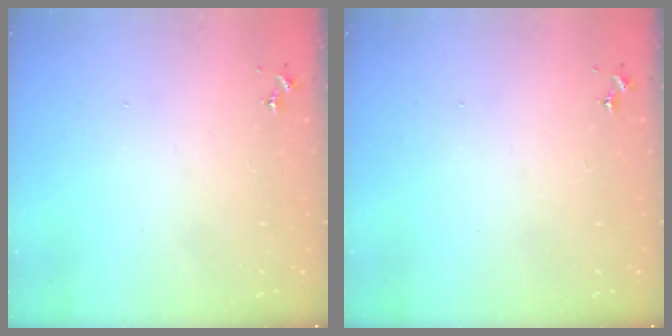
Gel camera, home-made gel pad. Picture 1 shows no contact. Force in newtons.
{"total": 0.0}